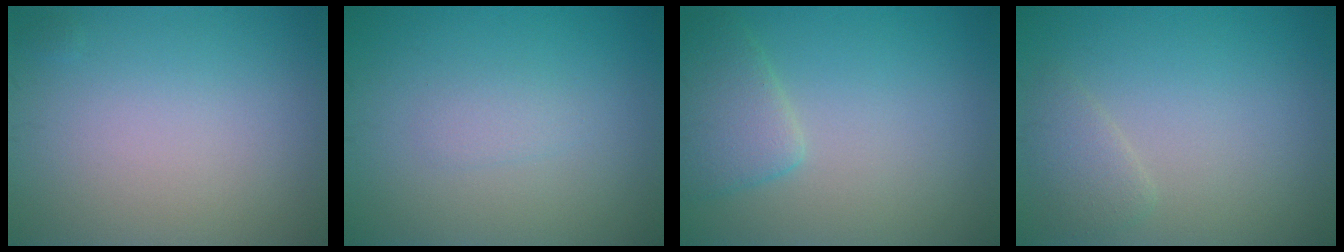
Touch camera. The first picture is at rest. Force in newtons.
{"total": 1.0, "press": 1.0, "slide": 0.1}
{"total": 3.2, "press": 3.2, "slide": 0.3}
{"total": 1.6, "press": 1.6, "slide": 0.2}